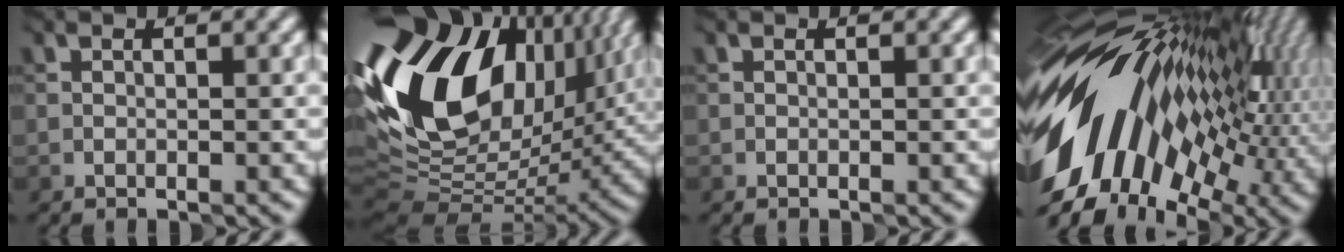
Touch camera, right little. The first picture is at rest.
{"total": 18.2, "force": [7.0, 11.7, 12.1], "torque": [-0.243, 0.024, 0.114]}
{"total": 0.0}
{"total": 18.0, "force": [0.2, 10.4, 14.6], "torque": [-0.244, -0.011, 0.001]}